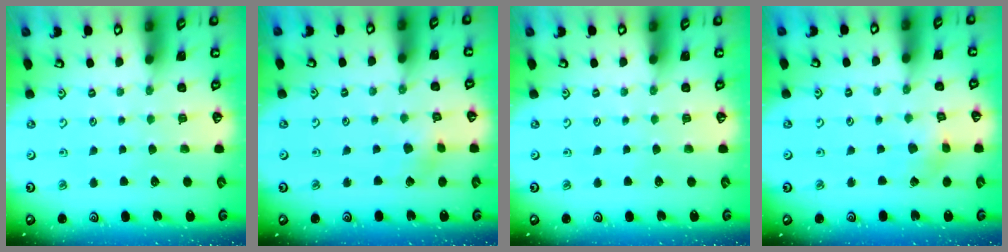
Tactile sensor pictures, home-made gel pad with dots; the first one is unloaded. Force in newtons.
{"total": 2.9, "press": 2.8, "slide": 0.8}
{"total": 0.0}
{"total": 2.9, "press": 2.8, "slide": 0.3}